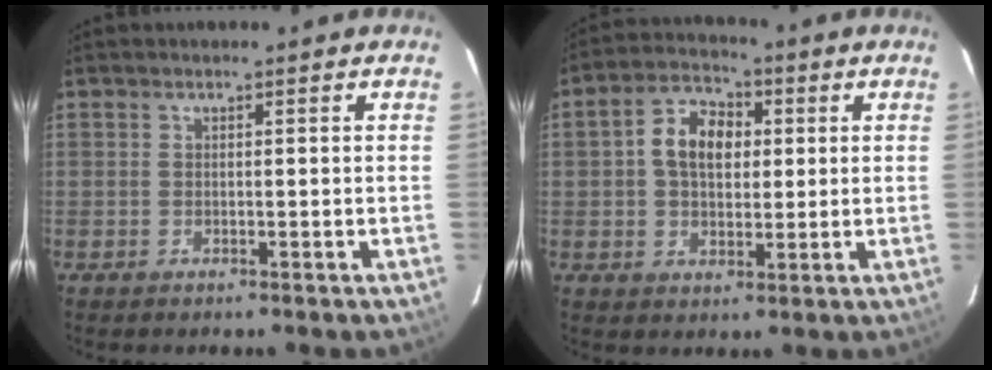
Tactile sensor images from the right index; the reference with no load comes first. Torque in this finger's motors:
{"motor_torque": [0.29, 0.05, 0.22, 0.08]}